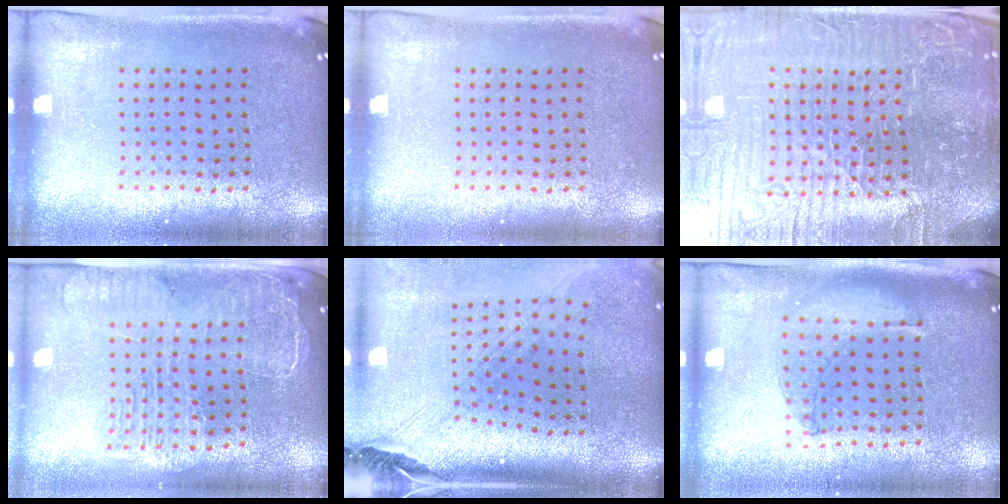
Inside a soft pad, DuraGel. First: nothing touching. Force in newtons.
{"total": 0.0}
{"total": 7.3, "press": 6.6, "slide": 3.1}
{"total": 2.4, "press": 2.1, "slide": 1.1}
{"total": 2.9, "press": 2.2, "slide": 2.0}
{"total": 0.9, "press": 0.9, "slide": 0.2}